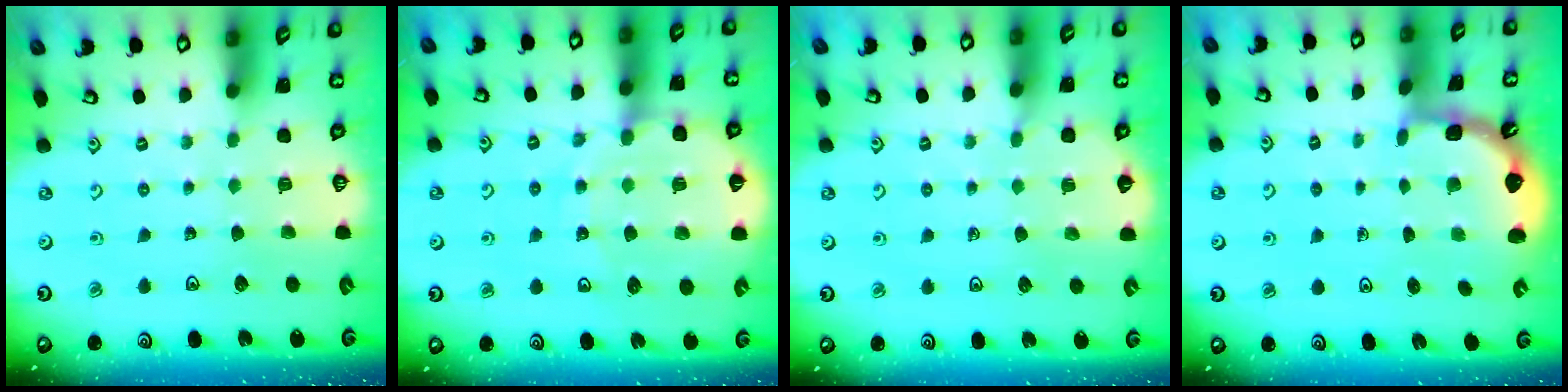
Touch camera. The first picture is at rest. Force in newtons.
{"total": 10.9, "press": 10.4, "slide": 3.1}
{"total": 3.3, "press": 3.3, "slide": 0.5}
{"total": 2.0, "press": 2.0, "slide": 0.2}